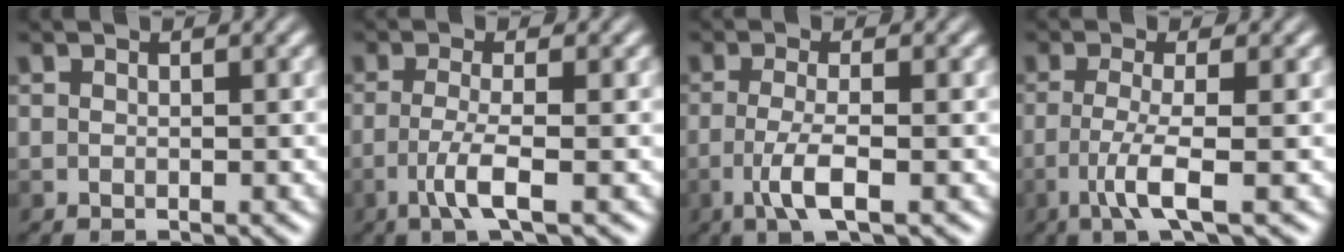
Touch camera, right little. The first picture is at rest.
{"total": 2.9, "force": [-1.4, 0.0, 2.5], "torque": [-0.058, 0.004, -0.030]}
{"total": 3.0, "force": [-1.4, 0.3, 2.7], "torque": [-0.063, 0.001, -0.028]}
{"total": 3.4, "force": [-1.6, -0.1, 3.0], "torque": [-0.067, 0.001, -0.032]}